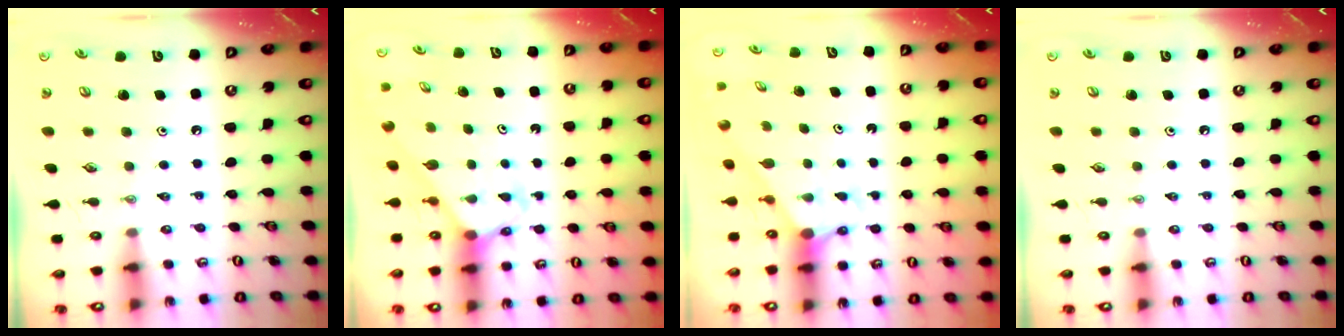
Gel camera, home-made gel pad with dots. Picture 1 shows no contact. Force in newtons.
{"total": 2.7, "press": 2.7, "slide": 0.2}
{"total": 2.8, "press": 2.8, "slide": 0.0}
{"total": 0.0}